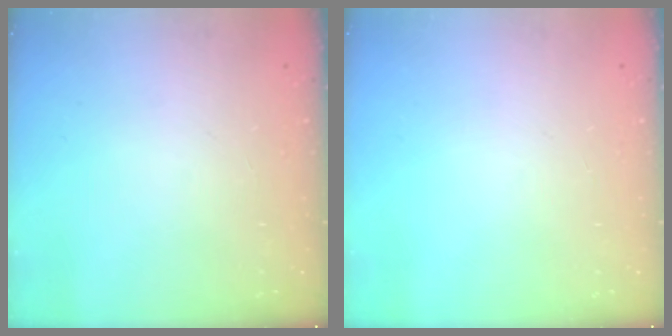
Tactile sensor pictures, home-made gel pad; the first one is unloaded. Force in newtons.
{"total": 0.0}